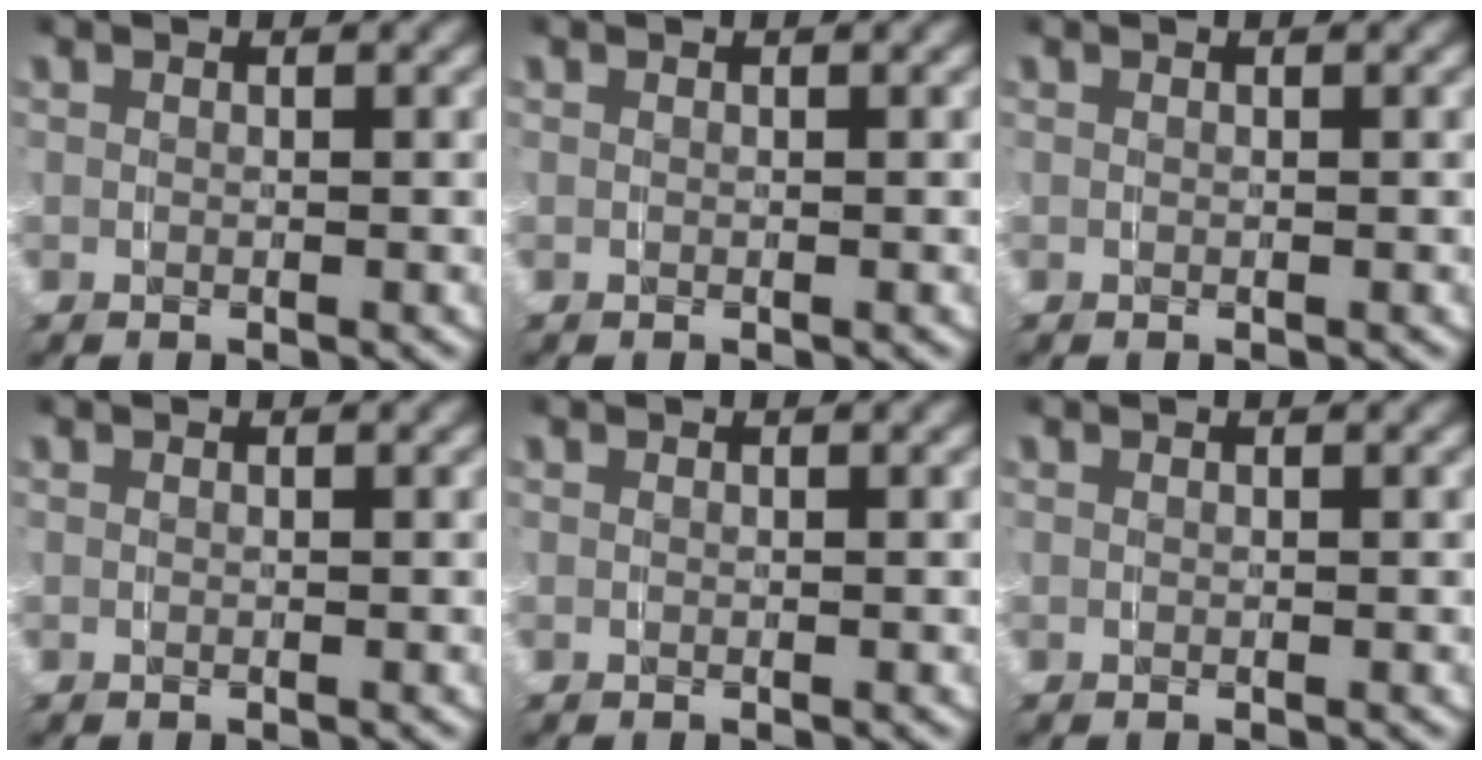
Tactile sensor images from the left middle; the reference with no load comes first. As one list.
[{"total": 0.0}, {"total": 0.0}, {"total": 0.0}, {"total": 0.0}, {"total": 0.0}]